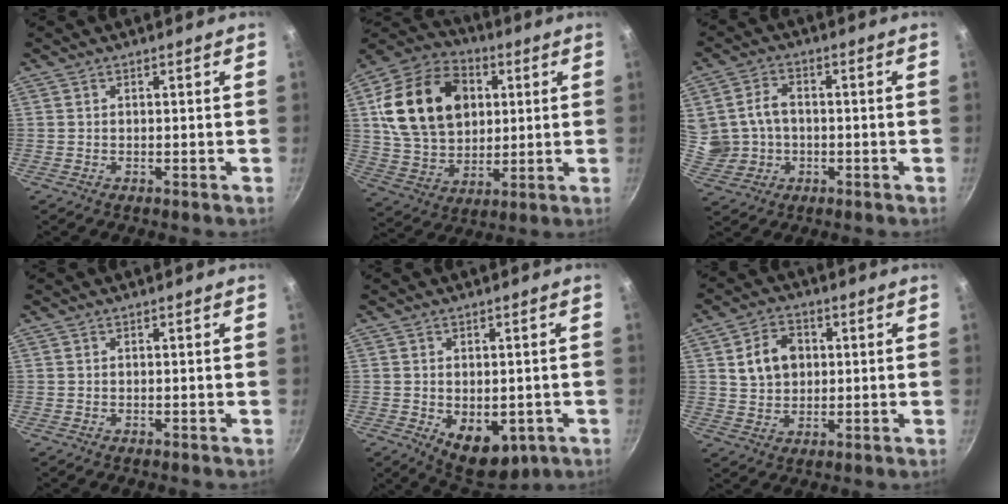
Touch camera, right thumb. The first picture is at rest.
{"total": 21.9, "force": [4.8, 16.1, 14.1], "torque": [-0.223, 0.003, 0.086]}
{"total": 9.3, "force": [0.1, 7.9, 4.9], "torque": [-0.078, 0.012, 0.012]}
{"total": 0.0}
{"total": 9.4, "force": [-2.3, 5.9, 7.0], "torque": [-0.068, -0.007, -0.014]}
{"total": 8.2, "force": [1.7, 6.3, 4.8], "torque": [-0.063, 0.006, 0.028]}